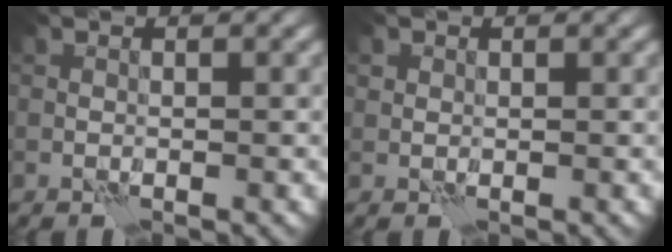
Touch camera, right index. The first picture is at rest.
{"total": 0.8, "force": [0.3, 0.7, 0.0], "torque": [0.001, 0.000, 0.007]}